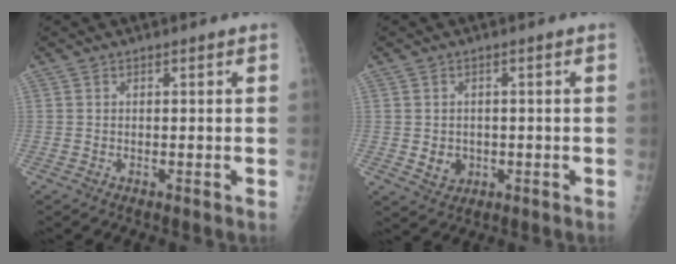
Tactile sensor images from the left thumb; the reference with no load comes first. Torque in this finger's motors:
{"motor_torque": [-0.14, 0.17, 0.23, 0.06, 0.02]}